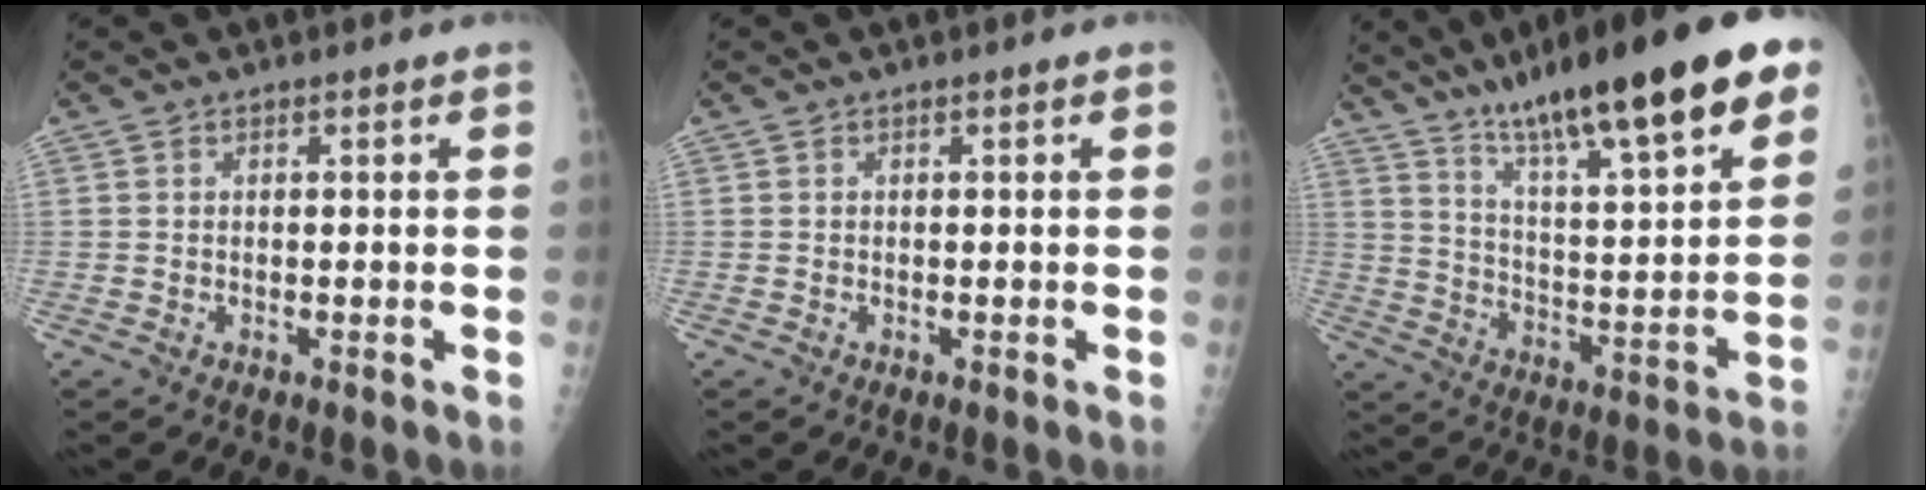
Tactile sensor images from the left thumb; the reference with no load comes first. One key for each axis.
{"total": 0.0}
{"total": 27.1, "fx": 17.2, "fy": 4.8, "fz": 20.4, "tx": -0.301, "ty": -0.043, "tz": 0.276}